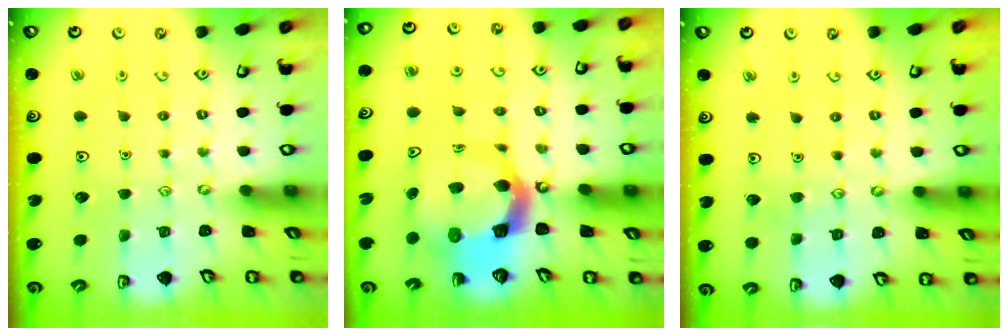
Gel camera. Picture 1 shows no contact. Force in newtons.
{"total": 9.2, "press": 9.1, "slide": 1.2}
{"total": 4.5, "press": 4.4, "slide": 0.4}